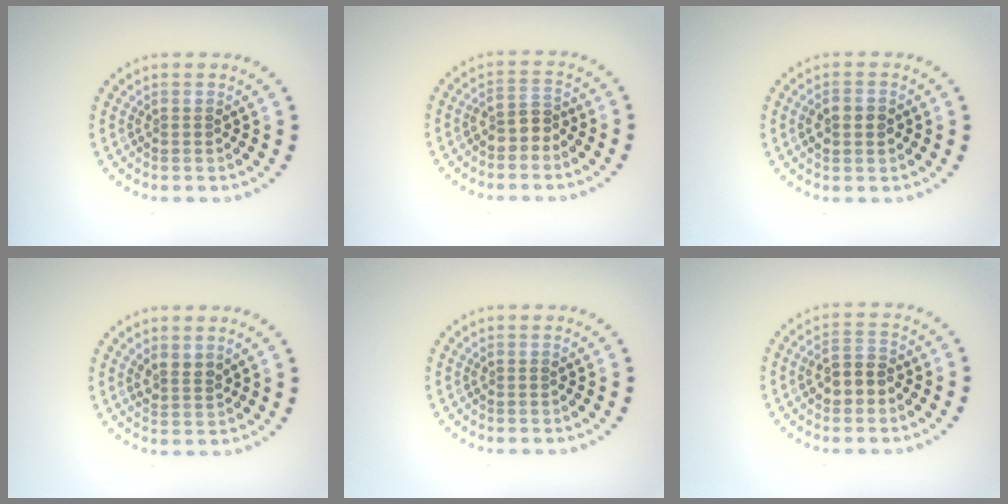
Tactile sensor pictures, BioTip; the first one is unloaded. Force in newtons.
{"total": 2.1, "press": 2.0, "slide": 0.9}
{"total": 2.8, "press": 2.8, "slide": 0.3}
{"total": 1.7, "press": 1.4, "slide": 0.9}
{"total": 0.0}
{"total": 2.9, "press": 2.9, "slide": 0.7}